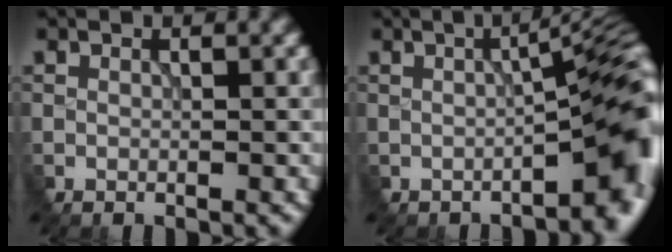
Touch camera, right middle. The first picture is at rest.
{"total": 8.0, "force": [-1.7, 2.1, 7.6], "torque": [-0.082, 0.005, -0.020]}